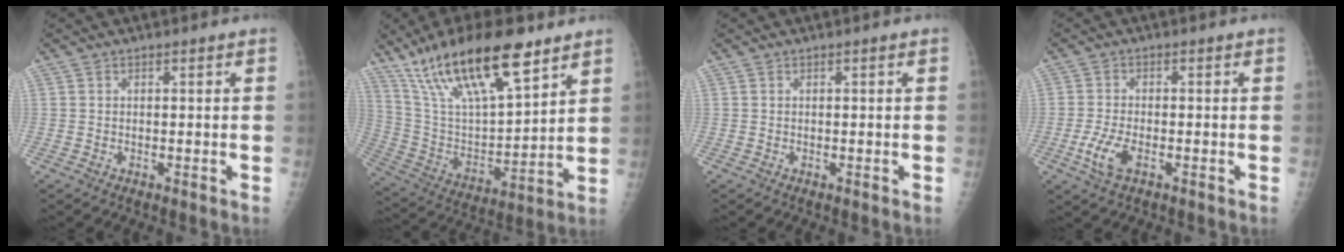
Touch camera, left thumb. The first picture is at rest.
{"total": 23.4, "force": [15.3, 7.3, 16.2], "torque": [-0.274, -0.044, 0.285]}
{"total": 0.0}
{"total": 5.1, "force": [-2.0, 2.4, 4.1], "torque": [-0.093, 0.001, -0.037]}